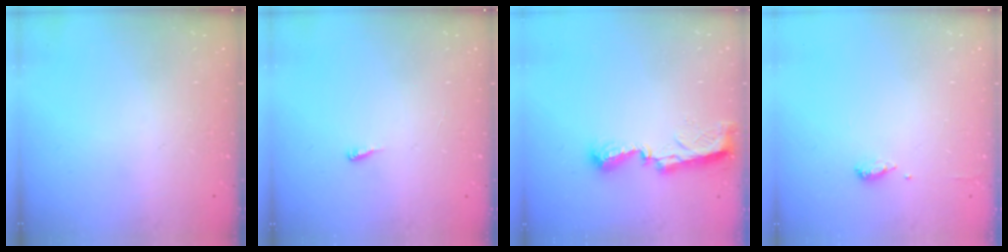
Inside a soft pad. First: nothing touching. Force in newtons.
{"total": 4.1, "press": 4.0, "slide": 0.5}
{"total": 8.6, "press": 8.6, "slide": 0.4}
{"total": 6.1, "press": 6.0, "slide": 1.3}